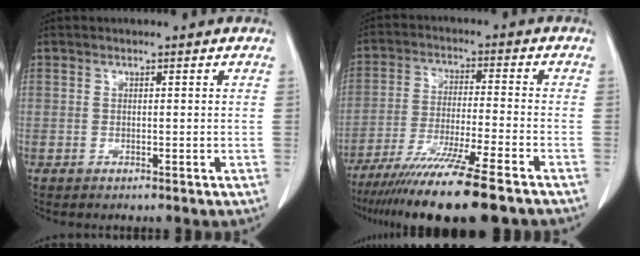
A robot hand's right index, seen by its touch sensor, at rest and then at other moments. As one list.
[{"total": 15.2, "force": [-11.8, -0.6, 9.5], "torque": [-0.174, -0.052, -0.196]}]